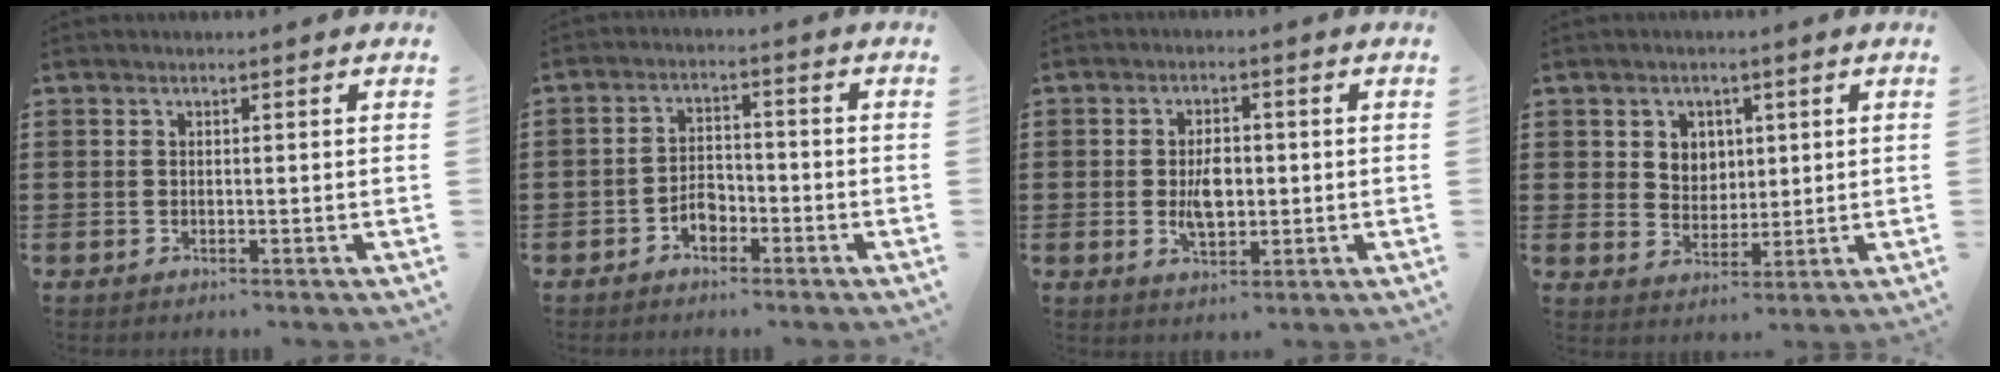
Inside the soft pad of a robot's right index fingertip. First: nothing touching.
{"total": 3.5, "force": [-2.0, 2.1, 1.8], "torque": [-0.036, 0.006, -0.041]}
{"total": 4.8, "force": [-0.2, 2.7, 3.9], "torque": [-0.068, 0.005, -0.005]}
{"total": 4.0, "force": [1.7, 3.5, 0.7], "torque": [-0.023, 0.009, 0.028]}